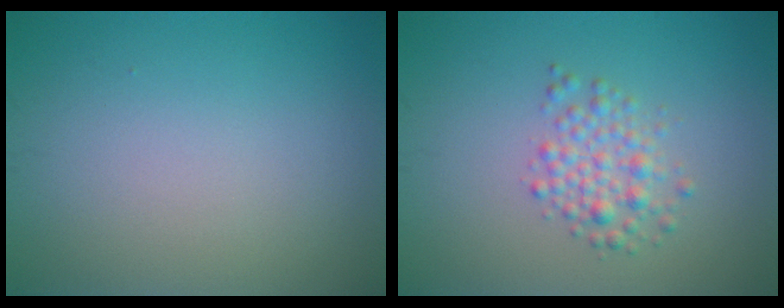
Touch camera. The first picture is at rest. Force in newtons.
{"total": 2.6, "press": 2.5, "slide": 0.0}